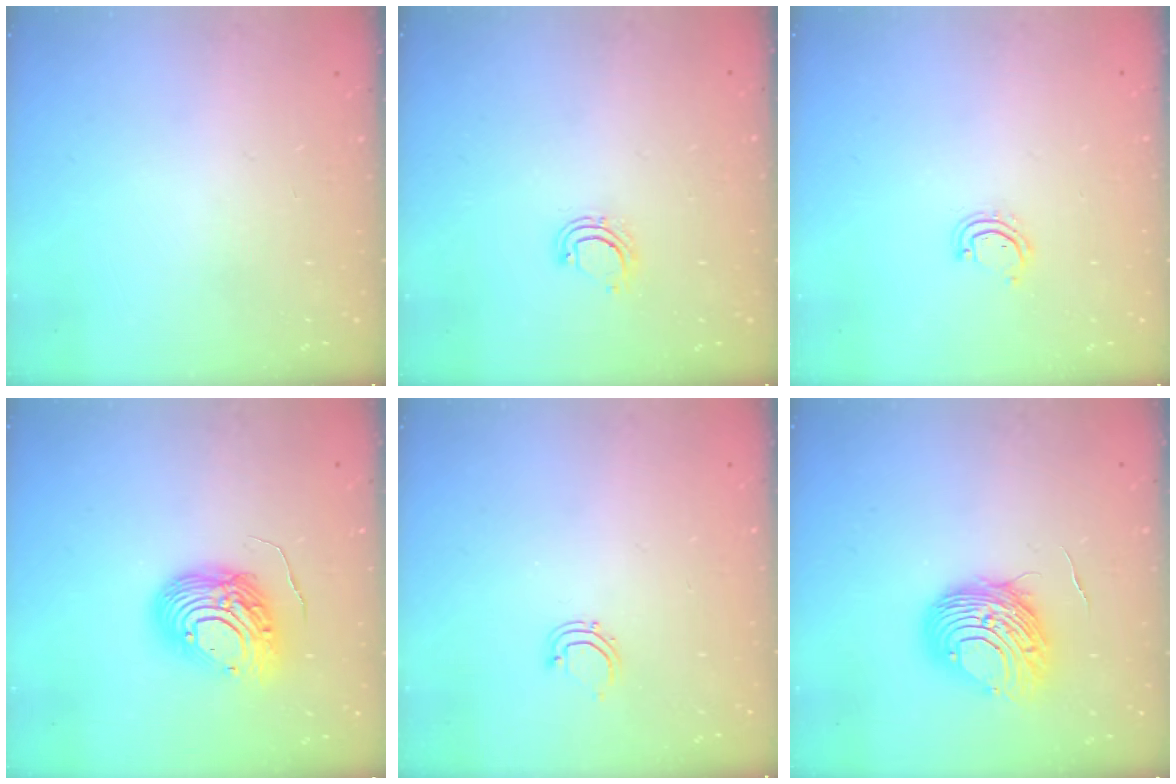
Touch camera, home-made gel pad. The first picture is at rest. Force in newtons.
{"total": 5.4, "press": 5.4, "slide": 0.5}
{"total": 4.0, "press": 4.0, "slide": 0.3}
{"total": 12.0, "press": 12.0, "slide": 1.1}
{"total": 3.9, "press": 3.8, "slide": 0.7}
{"total": 9.5, "press": 9.5, "slide": 1.0}